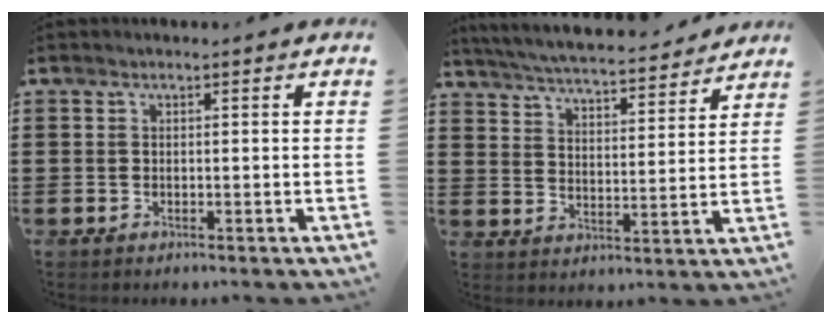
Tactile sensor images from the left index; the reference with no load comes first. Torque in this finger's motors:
{"motor_torque": [2.14, 0.00, 0.42, 0.21]}